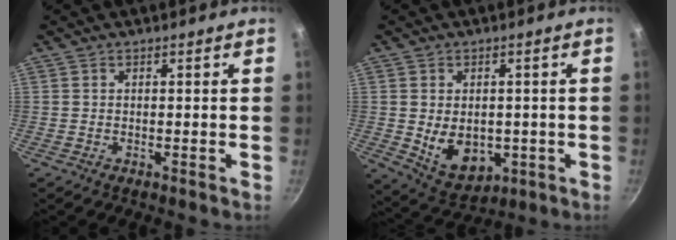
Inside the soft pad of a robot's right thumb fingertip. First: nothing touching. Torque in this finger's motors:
{"motor_torque": [-0.37, 0.74, 0.11, 0.12, 0.24]}